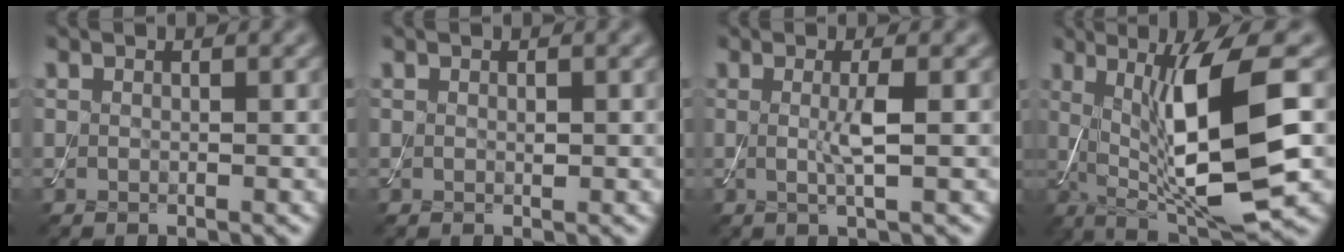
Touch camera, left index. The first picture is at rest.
{"total": 0.5, "force": [0.0, 0.3, 0.4], "torque": [-0.007, -0.001, 0.001]}
{"total": 2.2, "force": [0.0, 0.3, 2.2], "torque": [-0.047, -0.003, -0.002]}
{"total": 10.8, "force": [0.6, 2.5, 10.5], "torque": [-0.173, -0.004, 0.020]}